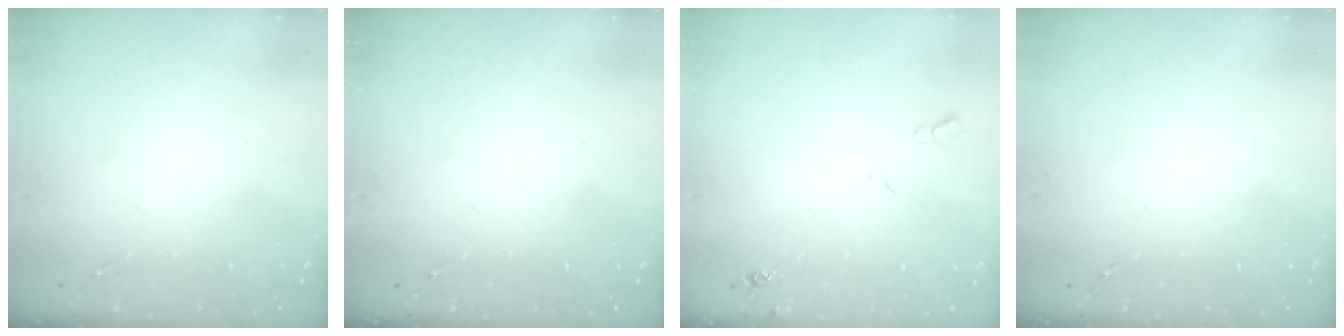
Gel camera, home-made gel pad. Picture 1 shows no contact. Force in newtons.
{"total": 0.0}
{"total": 6.2, "press": 6.2, "slide": 1.0}
{"total": 0.0}